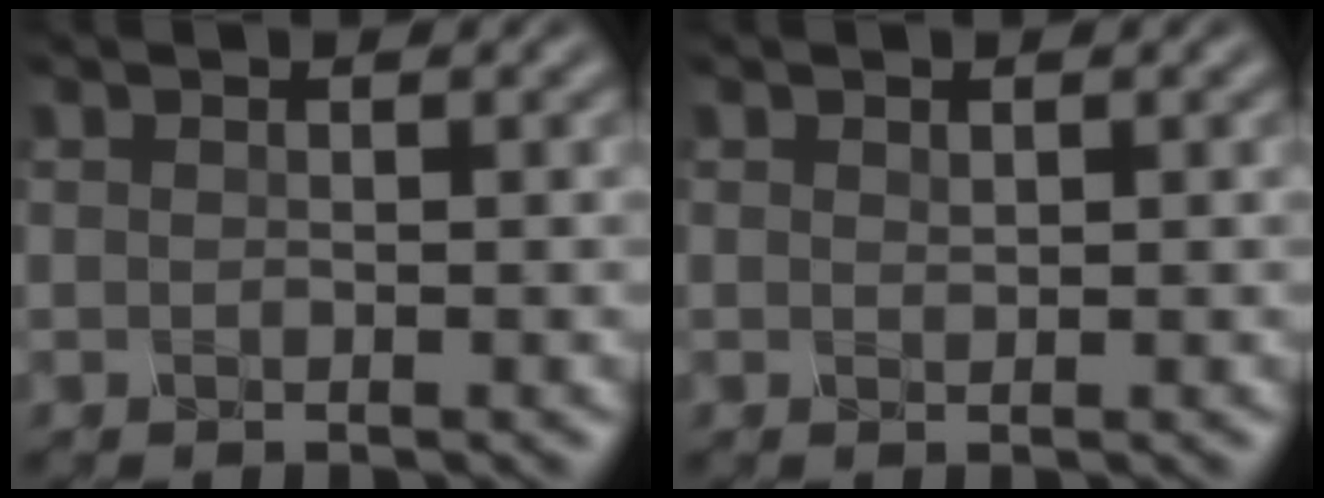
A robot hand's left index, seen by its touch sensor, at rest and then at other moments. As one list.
[{"total": 0.0}]